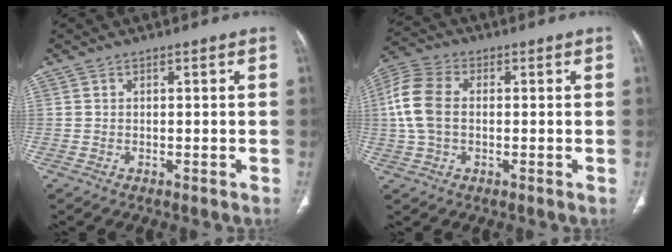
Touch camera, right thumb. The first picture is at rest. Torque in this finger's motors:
{"motor_torque": [-0.01, 0.21, 0.26, -0.03, 0.10]}